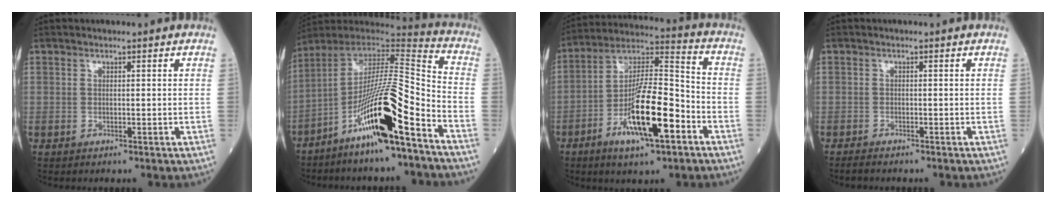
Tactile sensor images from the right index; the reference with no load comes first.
{"total": 17.8, "force": [-9.8, 1.0, 14.8], "torque": [-0.272, -0.011, -0.178]}
{"total": 15.8, "force": [-6.6, 3.2, 14.0], "torque": [-0.256, -0.001, -0.113]}
{"total": 1.4, "force": [-1.3, 0.1, 0.4], "torque": [-0.012, -0.004, -0.023]}